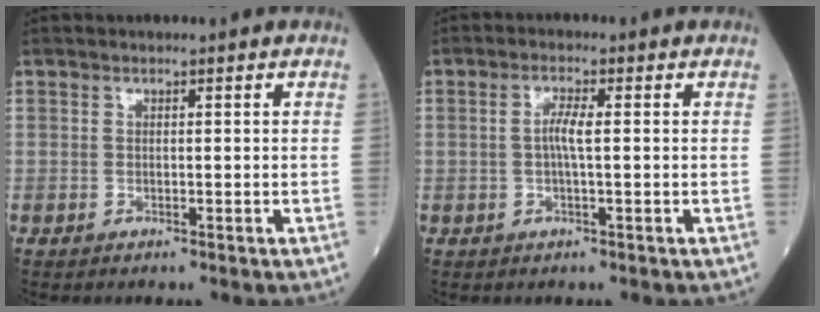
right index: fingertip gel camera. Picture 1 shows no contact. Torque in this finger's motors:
{"motor_torque": [0.05, 0.00, 0.04, 0.01]}